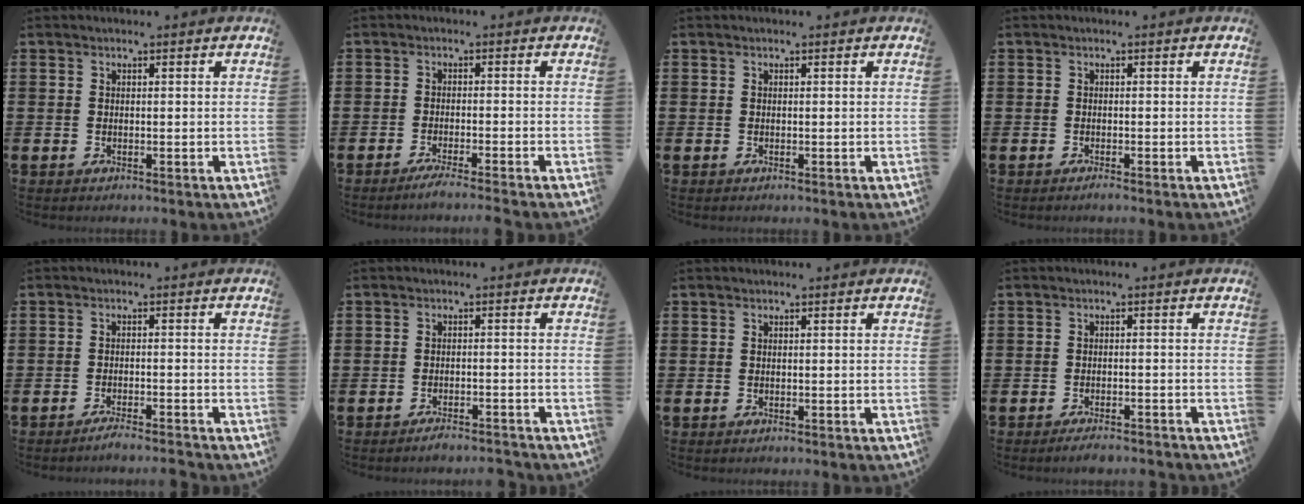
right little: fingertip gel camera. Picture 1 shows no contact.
{"total": 2.0, "force": [-1.6, -0.2, 1.2], "torque": [-0.018, 0.001, -0.031]}
{"total": 0.0}
{"total": 0.6, "force": [-0.4, 0.0, 0.4], "torque": [-0.007, -0.003, -0.007]}
{"total": 2.0, "force": [-1.9, -0.2, 0.7], "torque": [-0.009, 0.003, -0.035]}
{"total": 2.1, "force": [-2.0, 0.0, 0.6], "torque": [-0.012, 0.005, -0.039]}
{"total": 0.0}
{"total": 1.8, "force": [-1.7, 0.0, 0.7], "torque": [-0.012, 0.002, -0.033]}